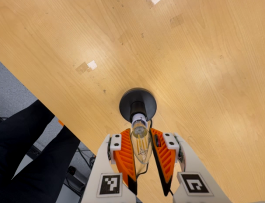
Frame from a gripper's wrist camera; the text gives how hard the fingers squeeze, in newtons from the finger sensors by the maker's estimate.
{"total": 10.1, "left": 10.0, "right": 10.2}